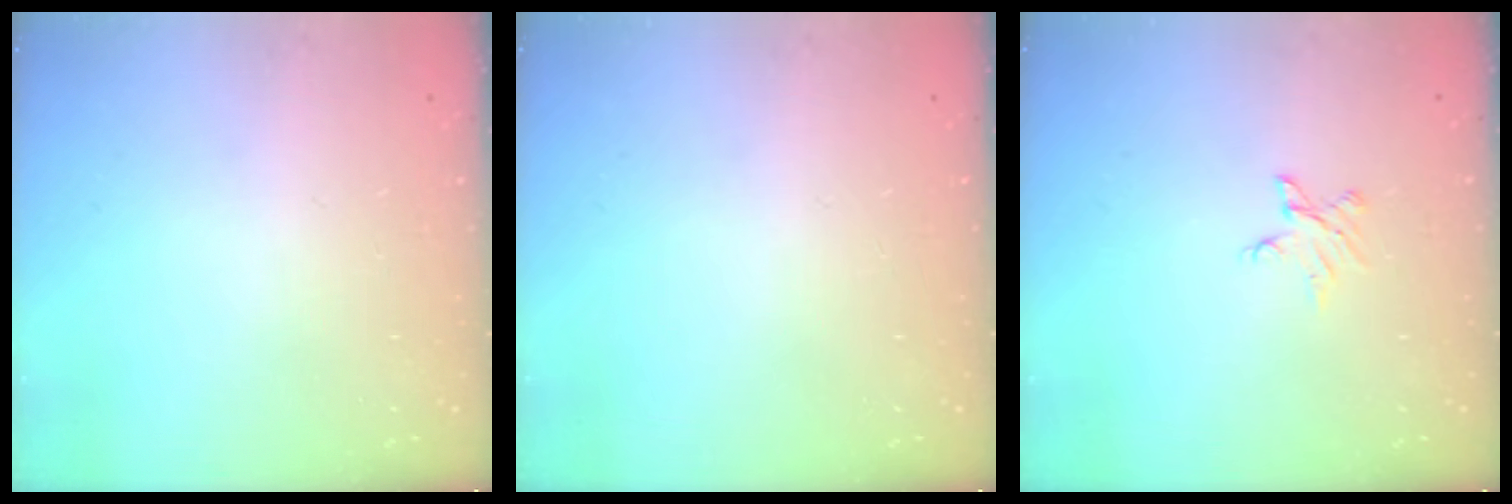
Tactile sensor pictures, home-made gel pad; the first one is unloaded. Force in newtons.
{"total": 0.0}
{"total": 4.0, "press": 3.9, "slide": 0.4}